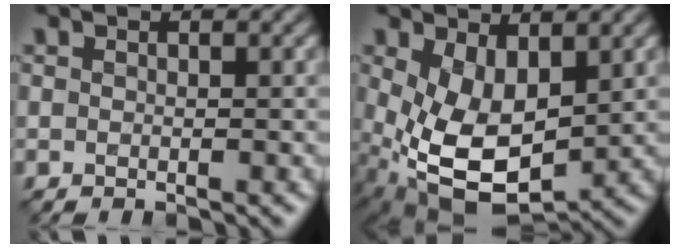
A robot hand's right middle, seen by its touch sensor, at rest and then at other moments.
{"total": 8.4, "force": [-0.4, 5.1, 6.6], "torque": [-0.155, -0.027, 0.009]}